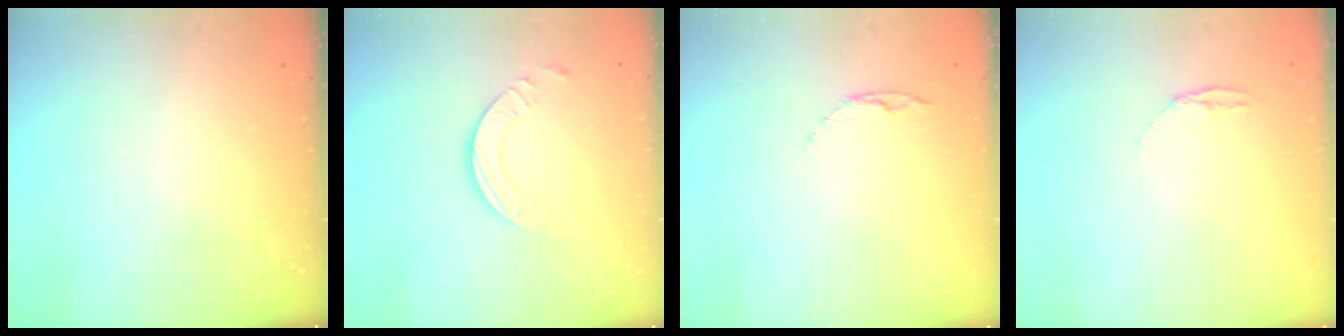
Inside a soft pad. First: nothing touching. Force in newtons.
{"total": 6.9, "press": 6.9, "slide": 0.7}
{"total": 3.9, "press": 3.9, "slide": 0.4}
{"total": 3.4, "press": 3.4, "slide": 0.4}